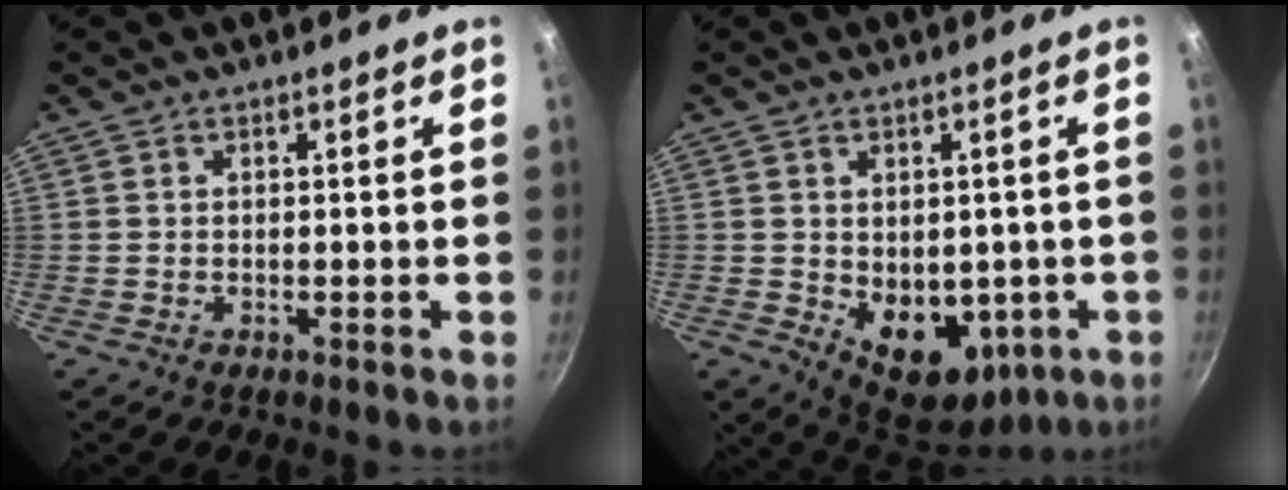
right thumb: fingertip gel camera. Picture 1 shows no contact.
{"total": 11.2, "force": [-2.5, 7.5, 7.9], "torque": [-0.066, -0.011, -0.015]}